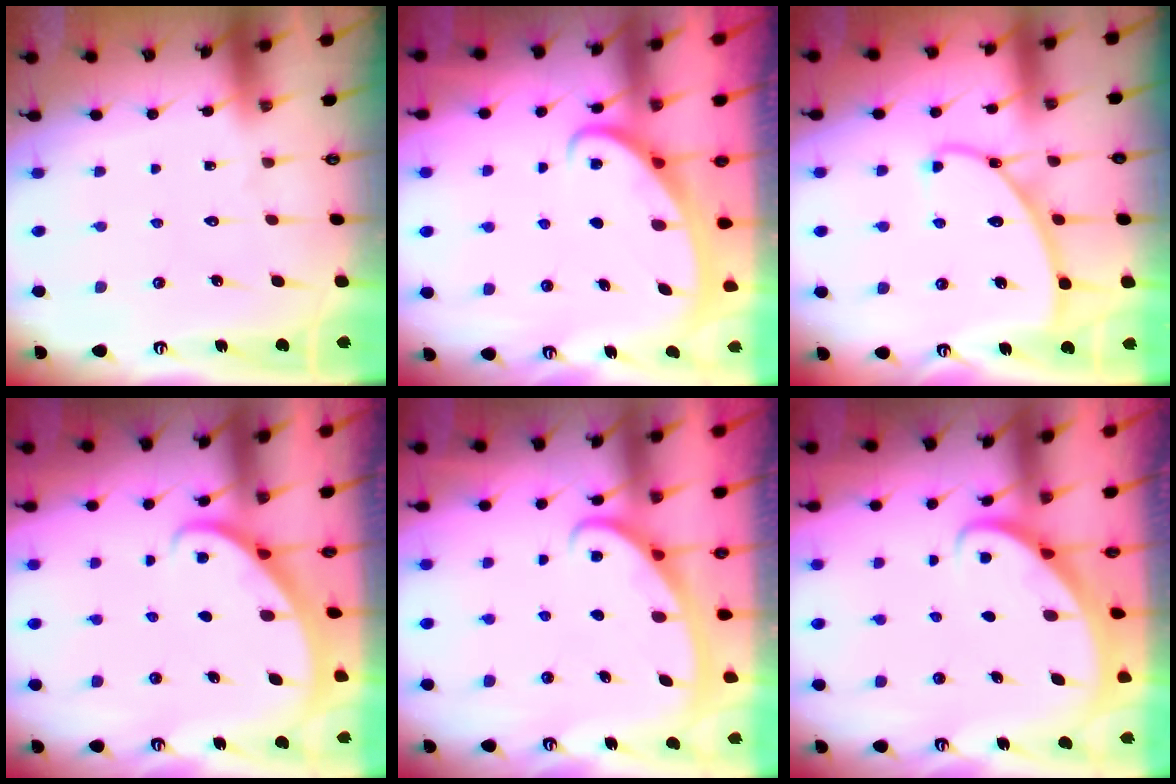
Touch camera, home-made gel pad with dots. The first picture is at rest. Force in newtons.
{"total": 2.5, "press": 2.5, "slide": 0.3}
{"total": 8.3, "press": 8.3, "slide": 0.2}
{"total": 1.9, "press": 1.9, "slide": 0.2}
{"total": 2.9, "press": 2.8, "slide": 0.4}
{"total": 2.6, "press": 2.6, "slide": 0.2}